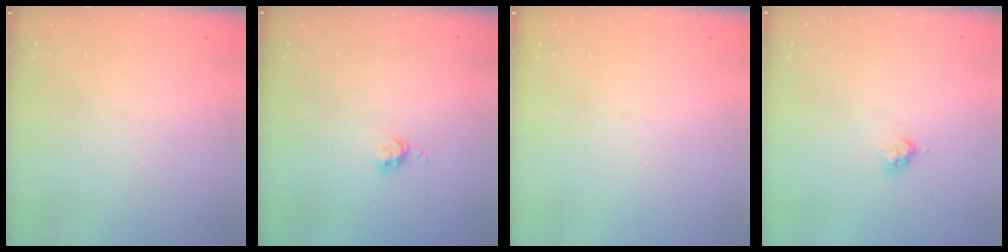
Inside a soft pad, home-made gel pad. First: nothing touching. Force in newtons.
{"total": 3.6, "press": 3.6, "slide": 0.4}
{"total": 0.0}
{"total": 4.2, "press": 4.1, "slide": 0.5}